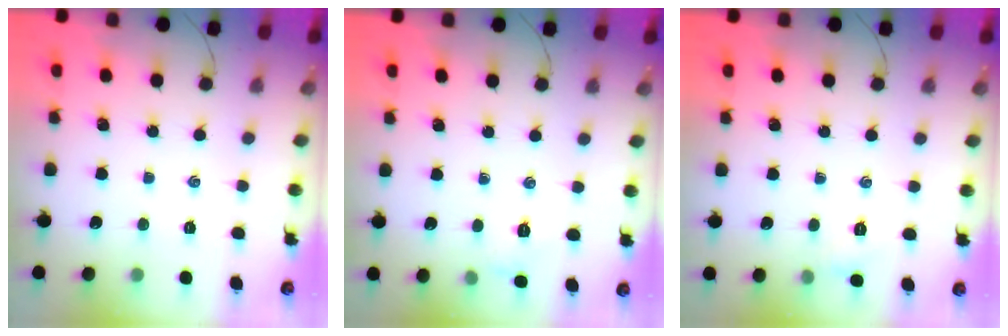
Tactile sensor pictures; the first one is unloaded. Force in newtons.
{"total": 5.1, "press": 4.9, "slide": 1.5}
{"total": 4.9, "press": 4.7, "slide": 1.5}